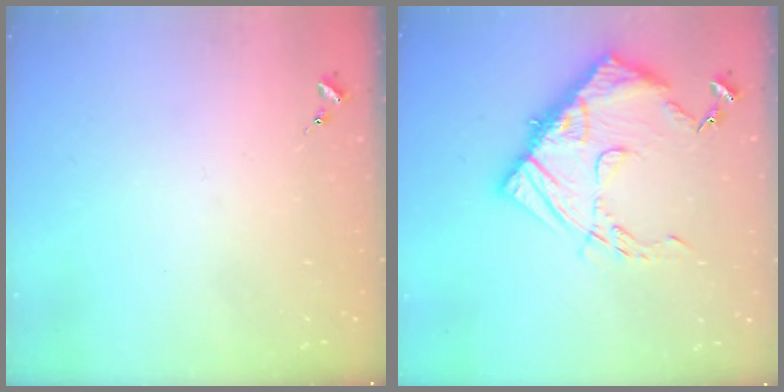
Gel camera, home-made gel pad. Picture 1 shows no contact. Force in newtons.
{"total": 15.2, "press": 15.1, "slide": 1.4}